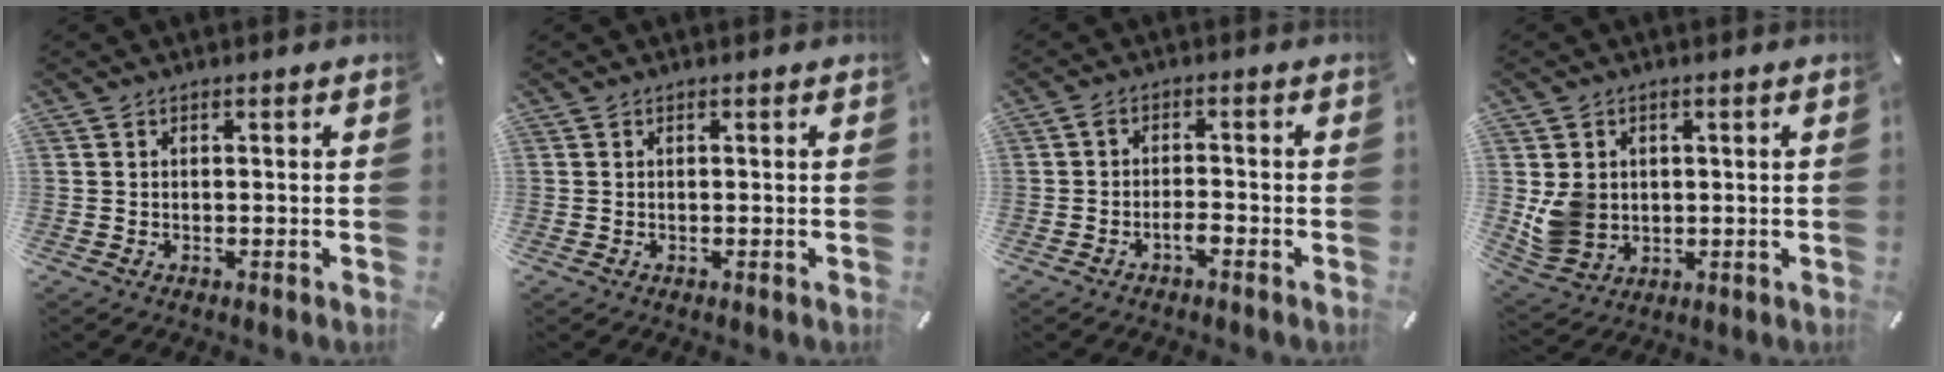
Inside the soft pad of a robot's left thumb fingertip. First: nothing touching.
{"total": 0.0}
{"total": 3.1, "force": [-1.9, 0.9, 2.3], "torque": [-0.039, 0.010, -0.033]}
{"total": 7.2, "force": [0.9, 6.7, 2.6], "torque": [-0.054, -0.006, 0.018]}